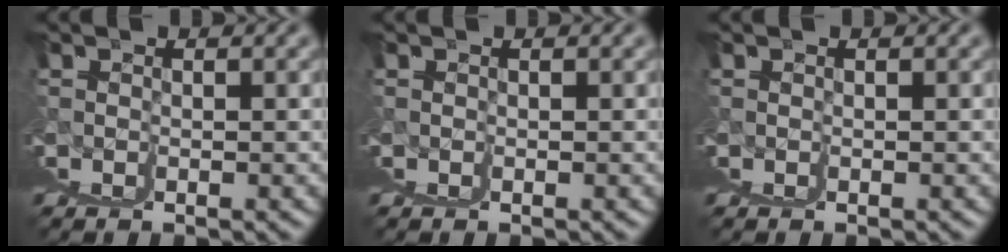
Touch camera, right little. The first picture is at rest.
{"total": 0.0}
{"total": 0.0}